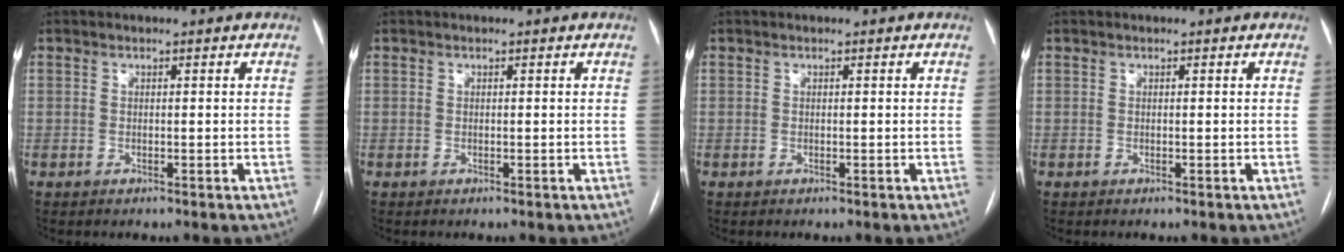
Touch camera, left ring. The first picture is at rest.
{"total": 0.0}
{"total": 0.0}
{"total": 0.0}